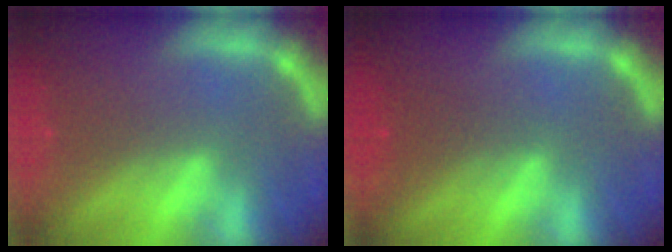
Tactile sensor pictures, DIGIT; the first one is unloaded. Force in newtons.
{"total": 2.0}